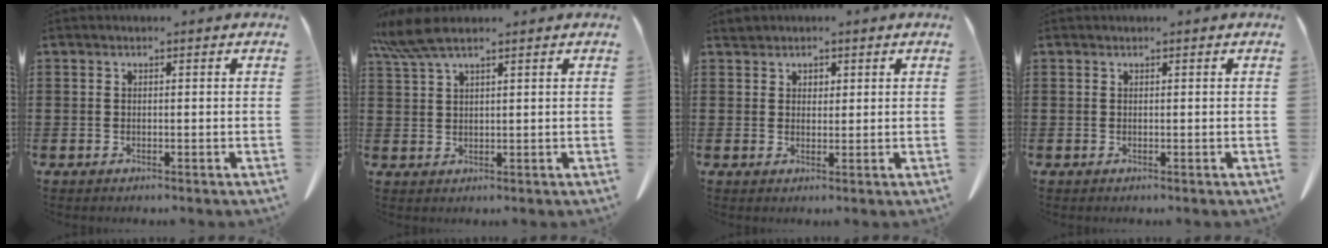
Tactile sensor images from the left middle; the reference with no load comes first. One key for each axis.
{"total": 5.5, "fx": 4.0, "fy": 0.8, "fz": 3.7, "tx": -0.086, "ty": -0.006, "tz": 0.072}
{"total": 1.9, "fx": 1.6, "fy": 1.1, "fz": 0.1, "tx": 0.000, "ty": 0.002, "tz": 0.030}
{"total": 0.0}